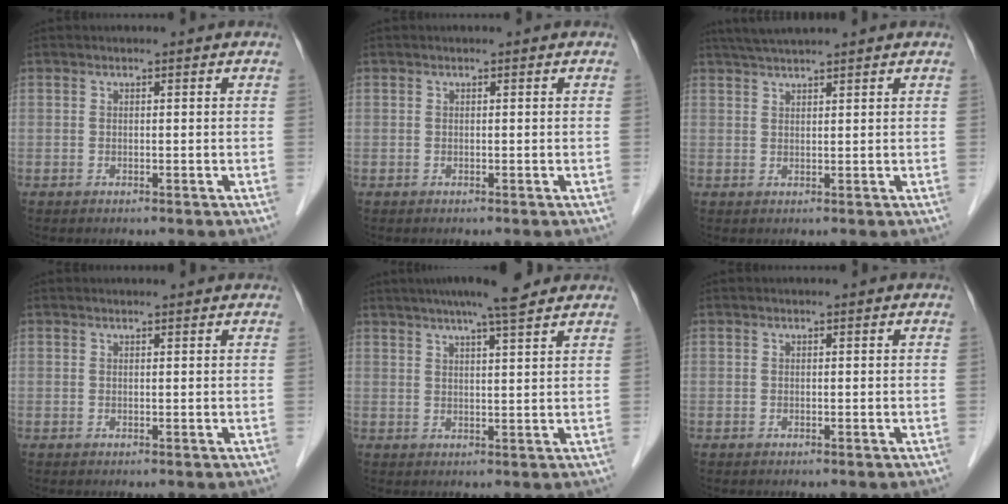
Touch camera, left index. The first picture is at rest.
{"total": 0.0}
{"total": 4.8, "force": [4.2, -0.4, 2.2], "torque": [-0.038, 0.030, 0.077]}
{"total": 1.7, "force": [1.6, 0.1, 0.3], "torque": [-0.010, 0.009, 0.021]}
{"total": 9.1, "force": [7.4, 0.4, 5.2], "torque": [-0.081, 0.024, 0.102]}
{"total": 0.0}